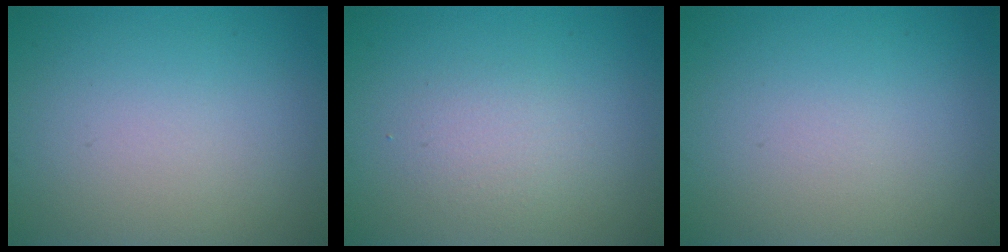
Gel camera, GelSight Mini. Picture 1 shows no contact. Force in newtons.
{"total": 1.6, "press": 1.6, "slide": 0.0}
{"total": 0.0}